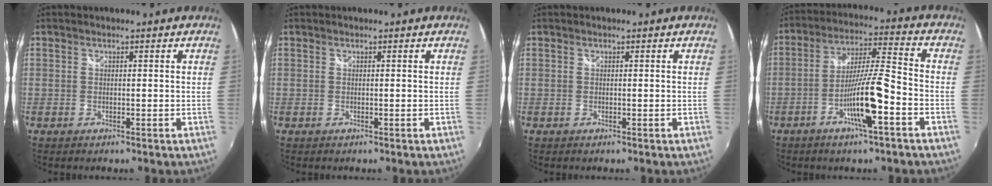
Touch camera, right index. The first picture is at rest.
{"total": 0.0}
{"total": 0.0}
{"total": 11.0, "force": [-5.0, 0.5, 9.8], "torque": [-0.187, -0.002, -0.092]}